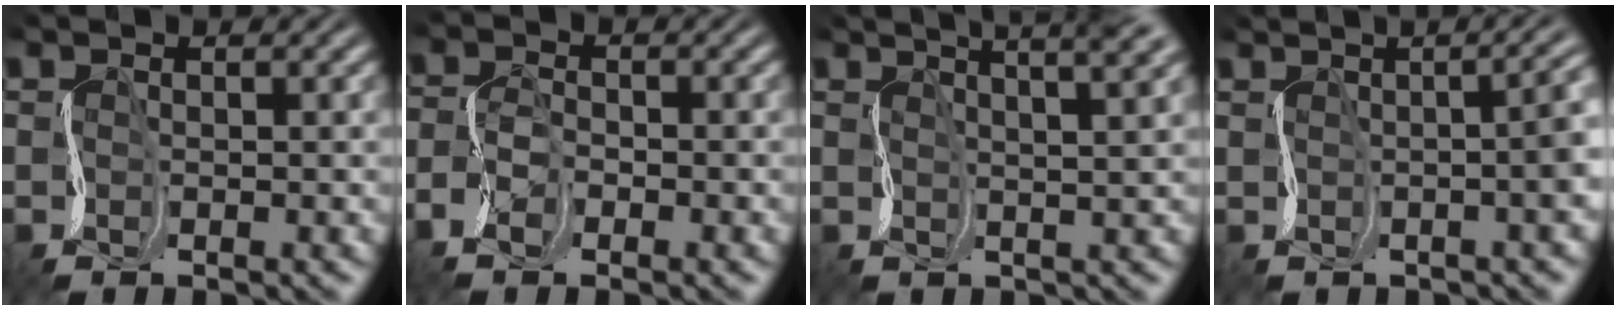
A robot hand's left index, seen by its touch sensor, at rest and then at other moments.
{"total": 4.8, "force": [-3.2, 2.5, 2.6], "torque": [-0.075, -0.005, -0.060]}
{"total": 9.0, "force": [5.5, 3.3, 6.3], "torque": [-0.047, 0.056, 0.043]}
{"total": 7.9, "force": [0.7, 3.9, 6.8], "torque": [-0.012, 0.028, -0.004]}